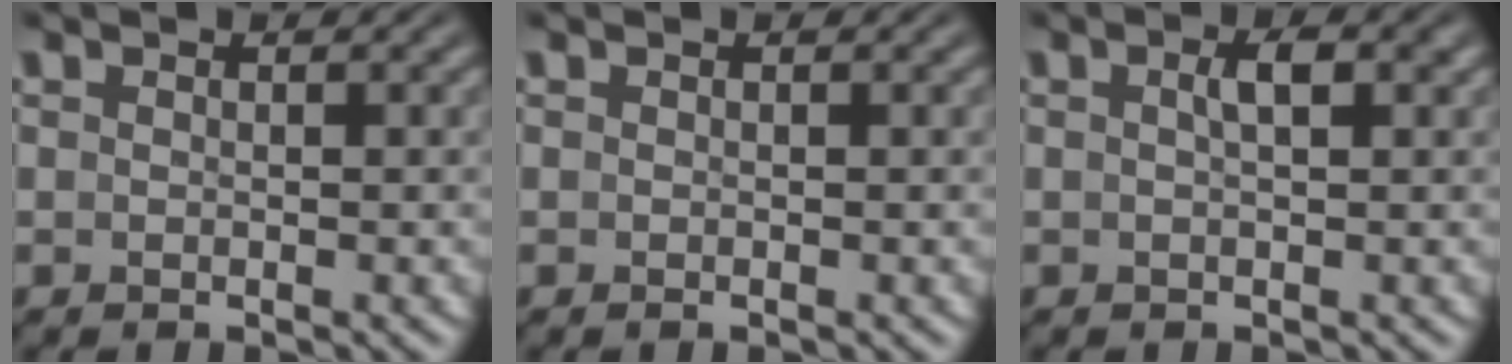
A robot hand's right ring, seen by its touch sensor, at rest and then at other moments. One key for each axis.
{"total": 0.0}
{"total": 1.5, "fx": 0.0, "fy": 0.0, "fz": 1.5, "tx": -0.017, "ty": 0.005, "tz": 0.001}